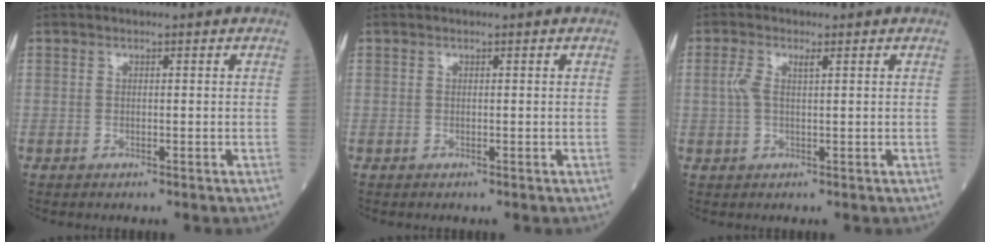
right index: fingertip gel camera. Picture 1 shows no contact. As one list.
[{"total": 0.0}, {"total": 2.9, "force": [0.9, 0.8, 2.6], "torque": [-0.070, 0.018, 0.021]}]